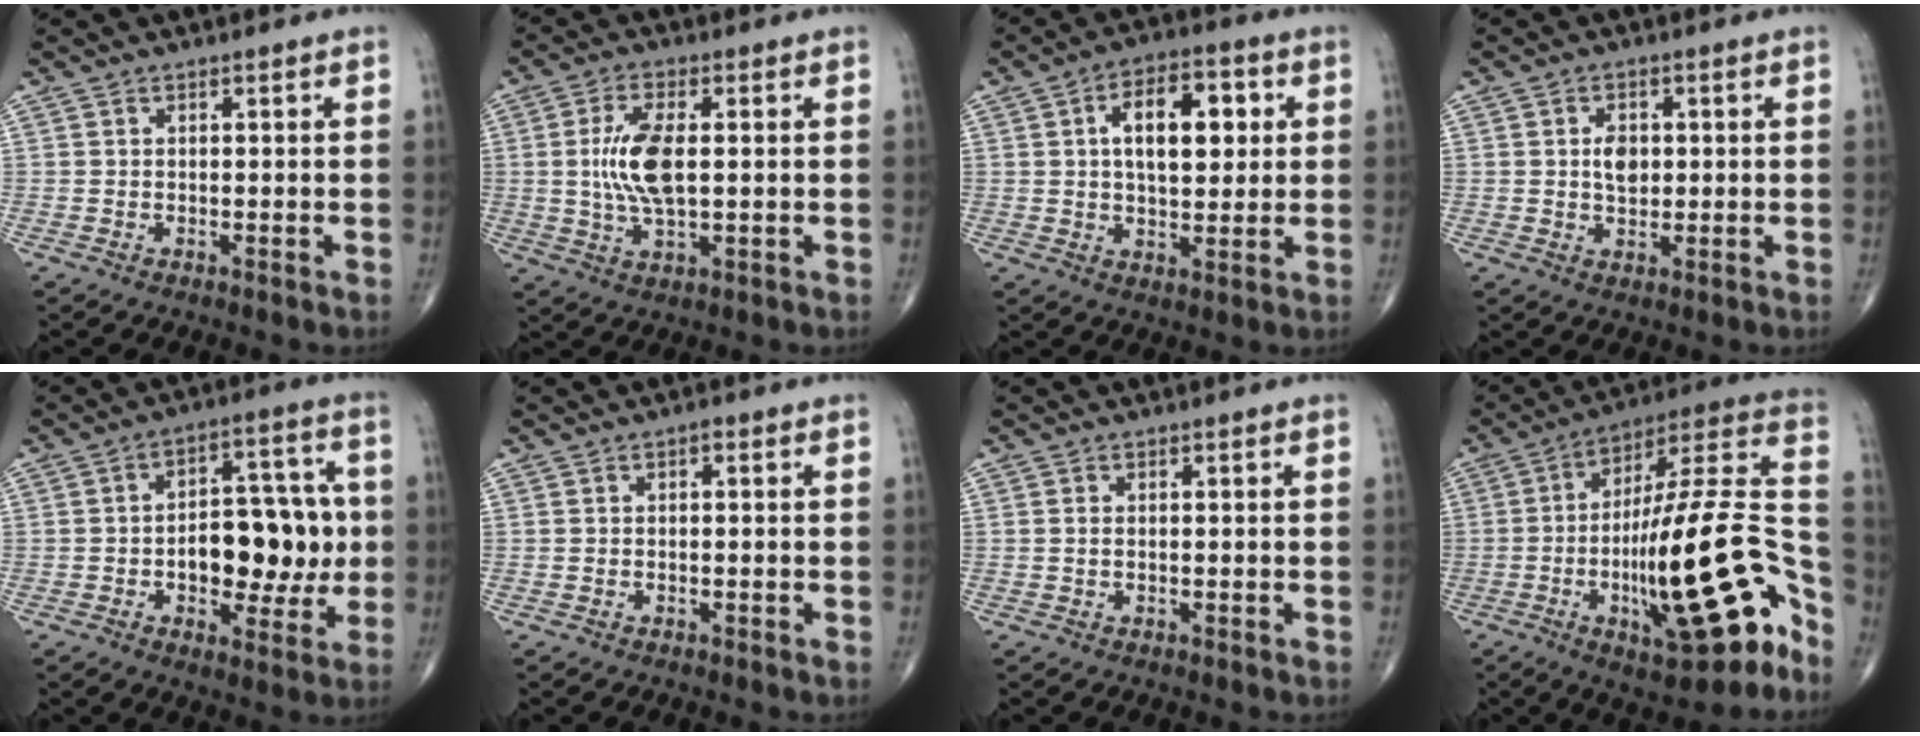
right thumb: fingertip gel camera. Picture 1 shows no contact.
{"total": 9.4, "force": [0.6, 3.9, 8.5], "torque": [-0.178, -0.005, 0.013]}
{"total": 12.3, "force": [2.7, 6.5, 10.1], "torque": [-0.127, 0.006, 0.039]}
{"total": 4.2, "force": [0.5, 2.8, 3.1], "torque": [-0.040, -0.002, 0.008]}
{"total": 15.4, "force": [-1.4, 8.6, 12.8], "torque": [-0.138, 0.031, -0.016]}
{"total": 0.6, "force": [0.1, 0.3, 0.5], "torque": [-0.003, 0.003, -0.003]}
{"total": 0.6, "force": [0.0, 0.3, 0.5], "torque": [-0.009, 0.002, 0.000]}
{"total": 27.9, "force": [-9.9, 7.7, 24.9], "torque": [-0.345, 0.056, -0.146]}